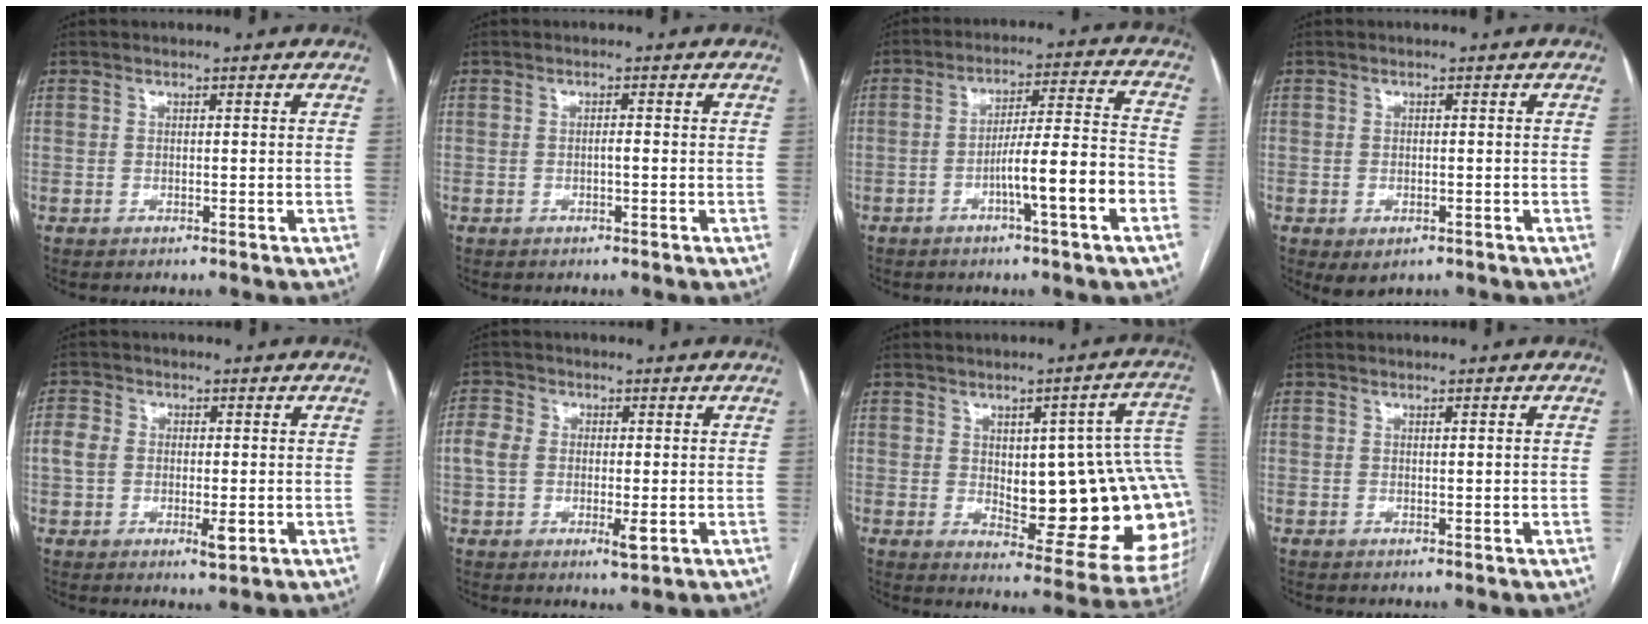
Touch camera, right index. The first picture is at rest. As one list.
[{"total": 0.8, "force": [-0.2, 0.2, 0.7], "torque": [-0.012, 0.002, -0.004]}, {"total": 10.3, "force": [-4.2, -0.1, 9.4], "torque": [-0.150, 0.017, -0.063]}, {"total": 3.0, "force": [-1.6, 1.7, 2.0], "torque": [-0.031, -0.005, -0.011]}, {"total": 5.8, "force": [-0.6, 3.3, 4.6], "torque": [-0.086, 0.003, -0.009]}, {"total": 6.1, "force": [-0.6, 3.4, 5.0], "torque": [-0.100, 0.002, -0.009]}, {"total": 21.5, "force": [1.0, 6.0, 20.6], "torque": [-0.181, 0.020, 0.035]}, {"total": 0.6, "force": [0.1, 0.0, 0.6], "torque": [-0.010, 0.000, 0.002]}]